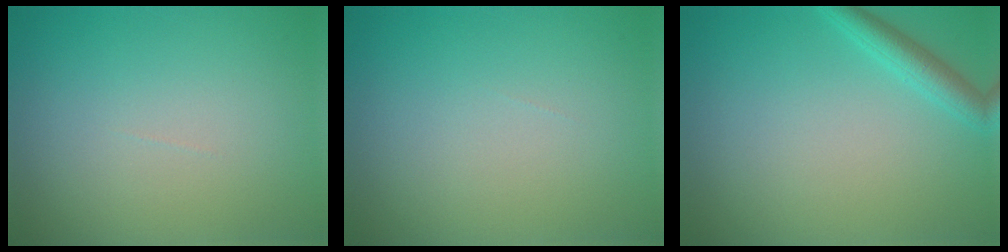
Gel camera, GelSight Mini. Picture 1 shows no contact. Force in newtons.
{"total": 0.0}
{"total": 2.5, "press": 2.4, "slide": 0.1}